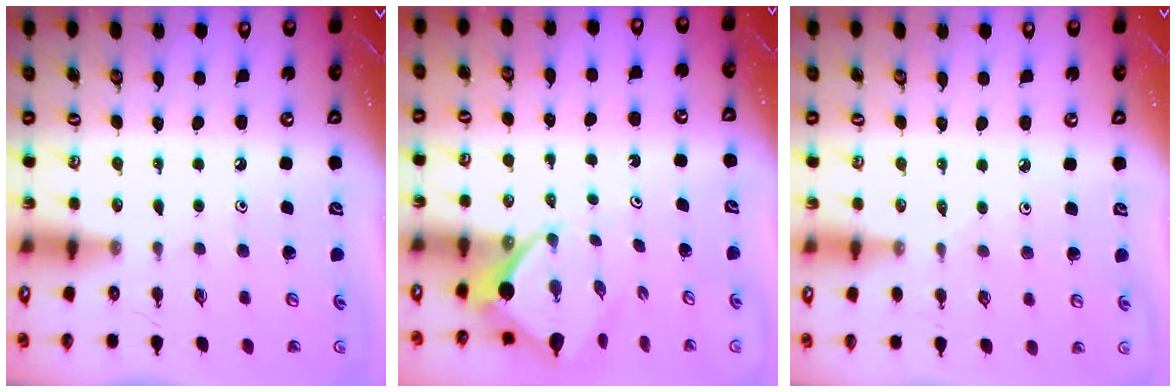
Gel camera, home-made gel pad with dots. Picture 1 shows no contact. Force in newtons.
{"total": 6.3, "press": 6.3, "slide": 0.3}
{"total": 1.7, "press": 1.6, "slide": 0.4}